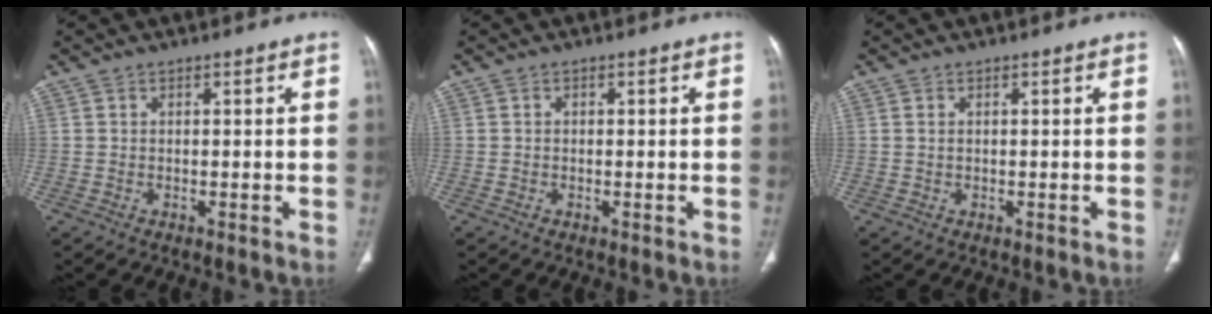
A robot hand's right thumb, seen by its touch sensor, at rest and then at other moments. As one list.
[{"total": 0.0}, {"total": 0.5, "force": [0.2, 0.3, 0.4], "torque": [-0.011, 0.003, 0.005]}]